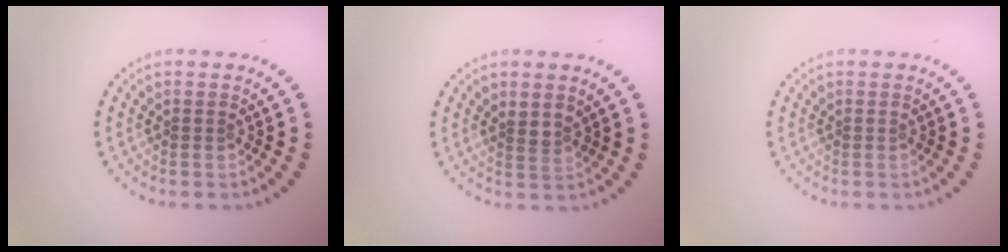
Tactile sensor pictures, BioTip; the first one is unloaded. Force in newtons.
{"total": 1.6, "press": 1.3, "slide": 0.9}
{"total": 0.0}